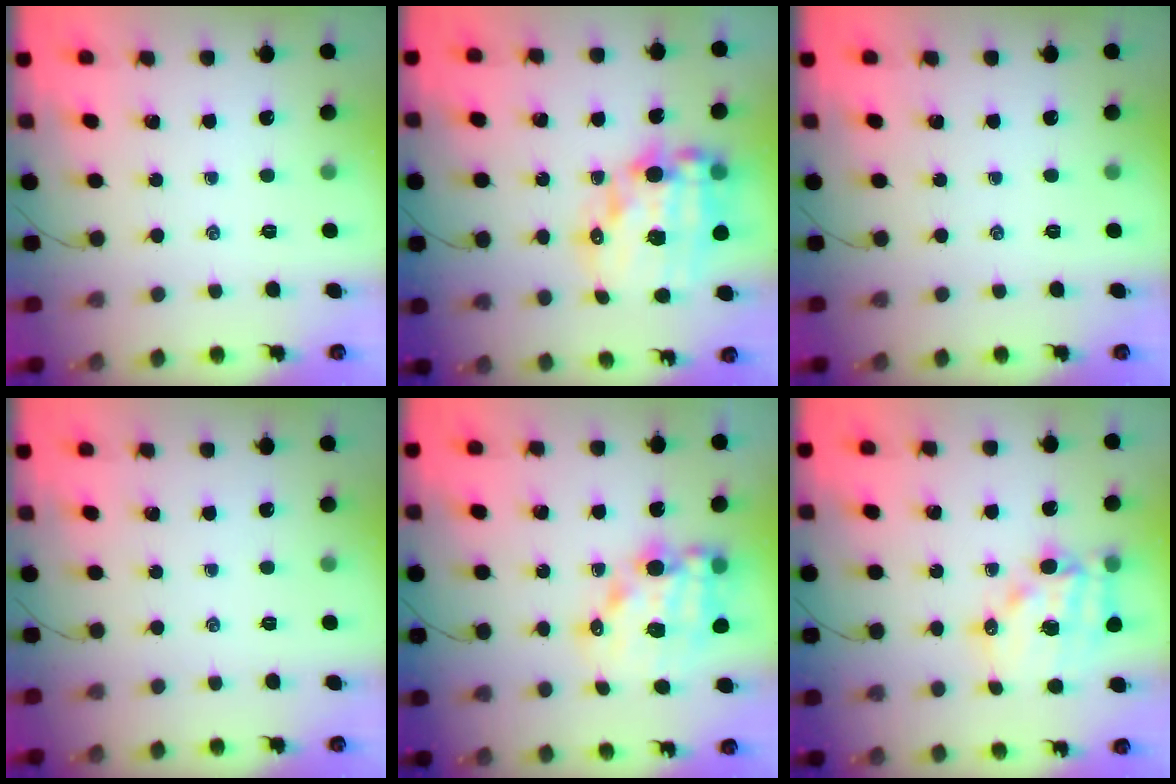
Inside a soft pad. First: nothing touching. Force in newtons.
{"total": 18.9, "press": 18.5, "slide": 4.0}
{"total": 0.0}
{"total": 0.0}
{"total": 14.4, "press": 14.0, "slide": 3.3}
{"total": 14.4, "press": 14.0, "slide": 3.2}